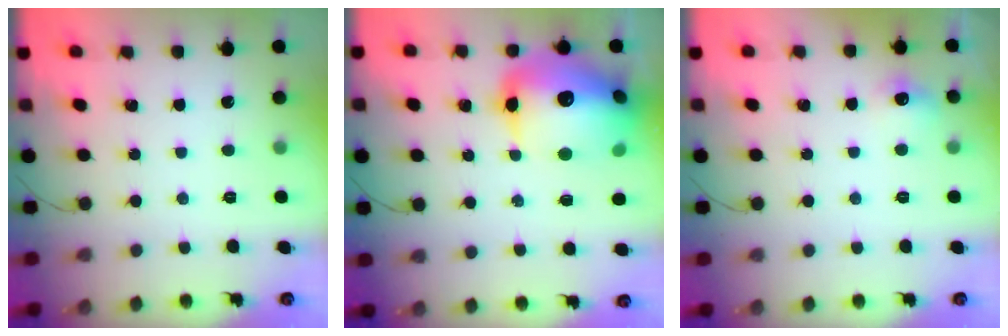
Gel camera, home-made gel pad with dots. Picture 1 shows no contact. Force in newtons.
{"total": 24.9, "press": 24.4, "slide": 5.1}
{"total": 6.3, "press": 6.2, "slide": 1.2}